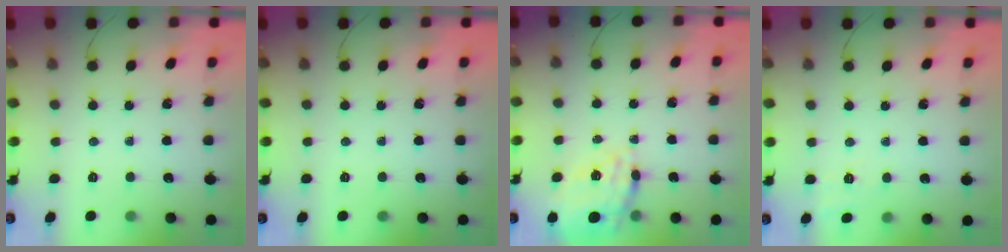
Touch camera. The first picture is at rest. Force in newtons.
{"total": 0.0}
{"total": 18.5, "press": 18.2, "slide": 3.7}
{"total": 2.2, "press": 1.3, "slide": 1.8}